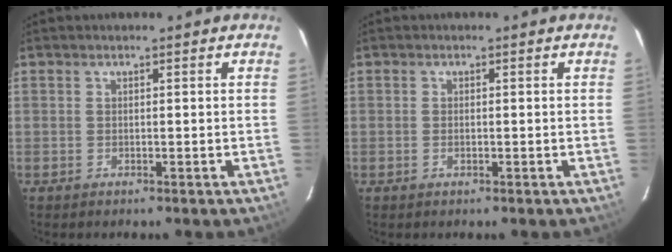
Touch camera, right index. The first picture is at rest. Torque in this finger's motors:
{"motor_torque": [-0.13, 0.22, -0.07, -0.02]}